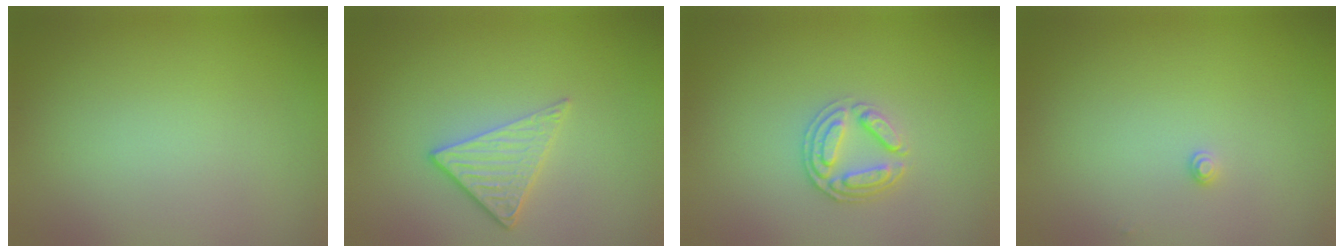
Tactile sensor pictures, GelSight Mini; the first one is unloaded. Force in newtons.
{"total": 3.1, "press": 2.5, "slide": 1.9}
{"total": 2.6, "press": 2.5, "slide": 0.8}
{"total": 0.8, "press": 0.8, "slide": 0.0}